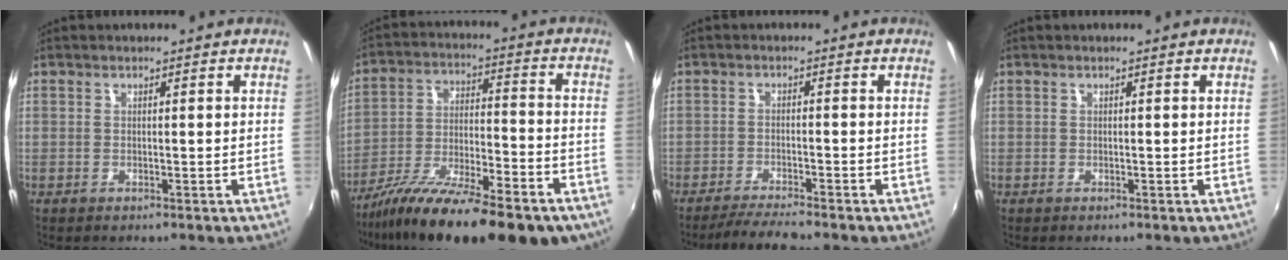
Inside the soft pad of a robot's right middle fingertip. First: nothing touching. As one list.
[{"total": 23.5, "force": [-16.8, 6.1, 15.3], "torque": [-0.255, -0.051, -0.260]}, {"total": 5.4, "force": [-4.9, -0.3, 2.2], "torque": [-0.062, -0.011, -0.087]}, {"total": 0.0}]